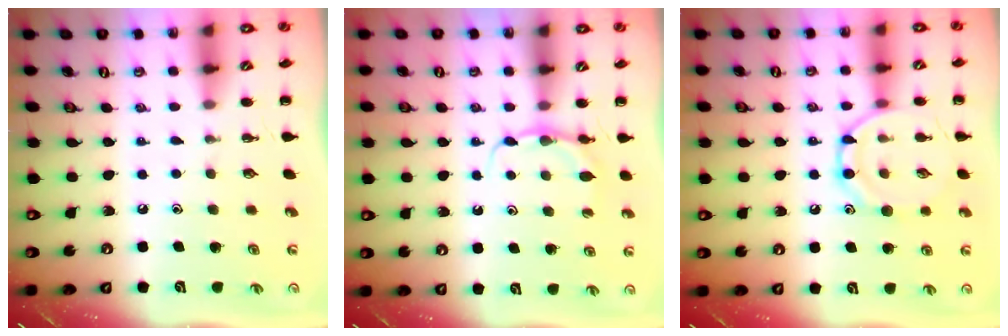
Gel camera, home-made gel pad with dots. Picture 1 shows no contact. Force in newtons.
{"total": 4.6, "press": 4.5, "slide": 1.1}
{"total": 11.7, "press": 11.7, "slide": 0.7}